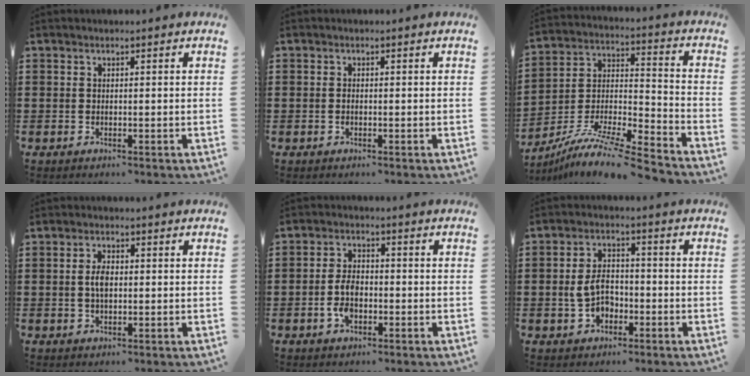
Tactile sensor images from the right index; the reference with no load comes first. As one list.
[{"total": 0.6, "force": [-0.3, 0.2, 0.5], "torque": [-0.014, -0.006, -0.004]}, {"total": 10.6, "force": [-9.3, 0.5, 5.1], "torque": [-0.095, 0.008, -0.188]}, {"total": 3.2, "force": [0.1, 1.4, 2.9], "torque": [-0.064, 0.003, -0.003]}, {"total": 4.8, "force": [-1.5, 2.6, 3.7], "torque": [-0.089, -0.003, -0.031]}, {"total": 5.2, "force": [-1.3, 3.3, 3.8], "torque": [-0.086, 0.003, -0.027]}]